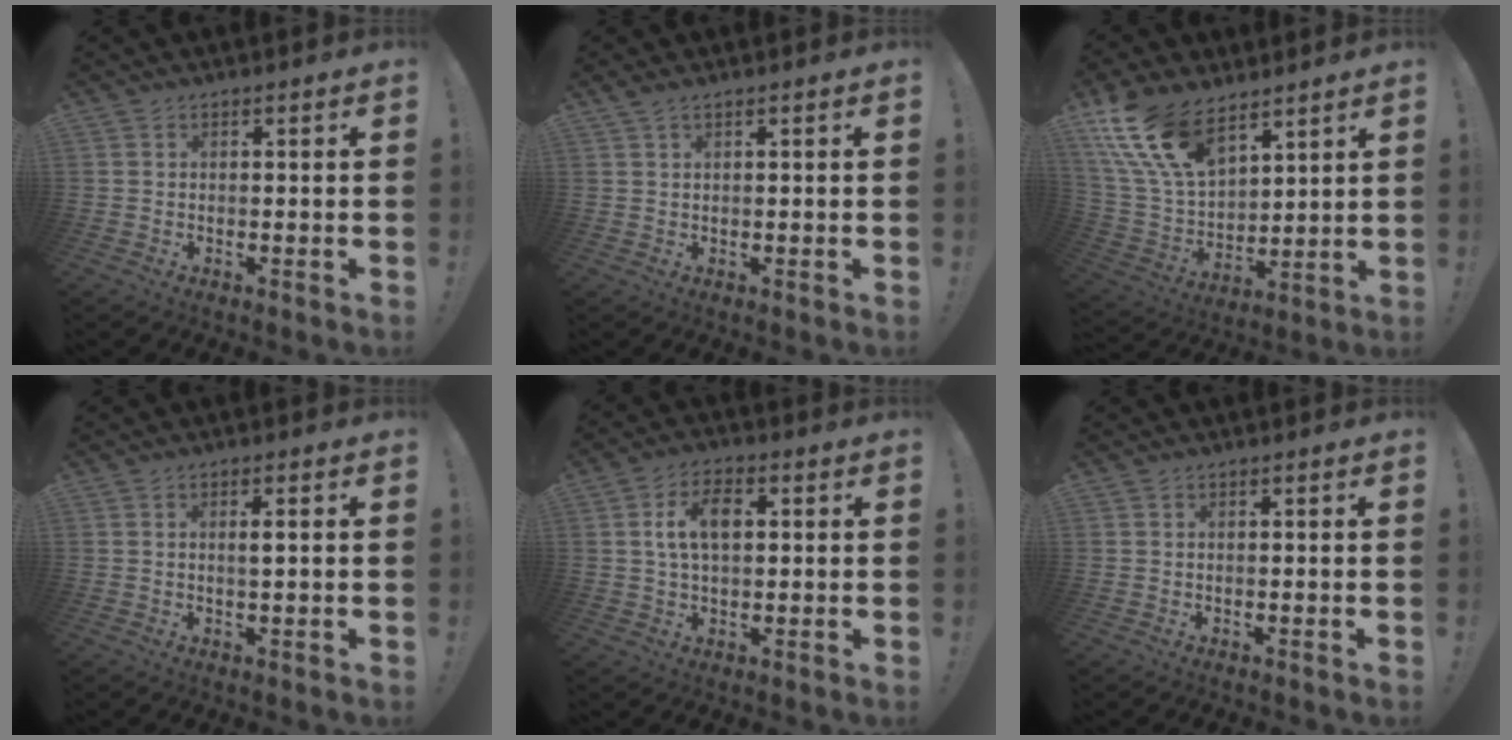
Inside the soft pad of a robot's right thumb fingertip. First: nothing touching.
{"total": 1.4, "force": [1.0, 0.3, 1.0], "torque": [-0.029, 0.003, 0.021]}
{"total": 18.5, "force": [12.0, 9.5, 10.3], "torque": [-0.229, -0.068, 0.228]}
{"total": 1.9, "force": [0.6, 0.2, 1.8], "torque": [-0.020, -0.006, 0.005]}
{"total": 8.9, "force": [1.8, 5.0, 7.1], "torque": [-0.108, 0.006, 0.031]}
{"total": 0.0}